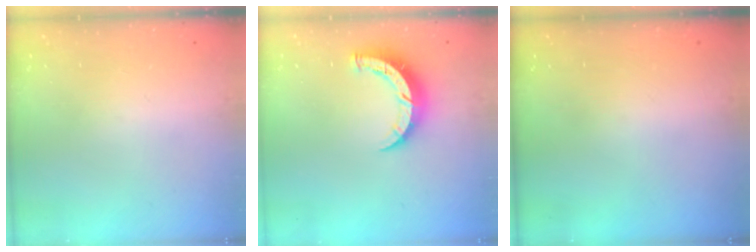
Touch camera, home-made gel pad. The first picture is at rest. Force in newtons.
{"total": 9.0, "press": 9.0, "slide": 0.7}
{"total": 0.0}